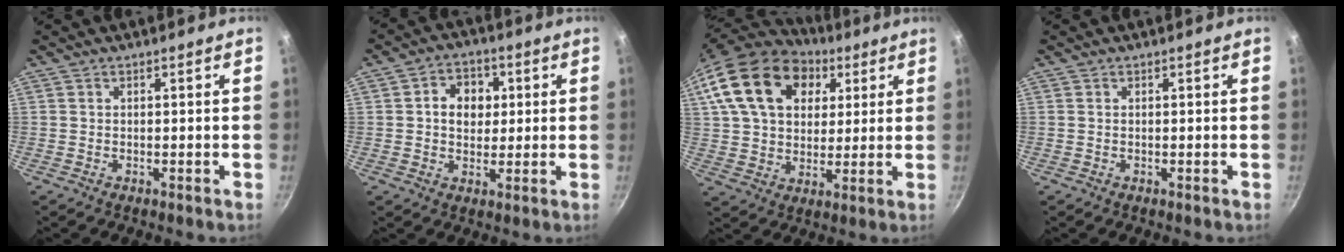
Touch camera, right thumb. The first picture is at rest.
{"total": 7.5, "force": [1.3, 6.1, 4.2], "torque": [-0.035, 0.004, 0.014]}
{"total": 23.0, "force": [8.8, 15.9, 14.0], "torque": [-0.238, 0.003, 0.152]}
{"total": 0.0}